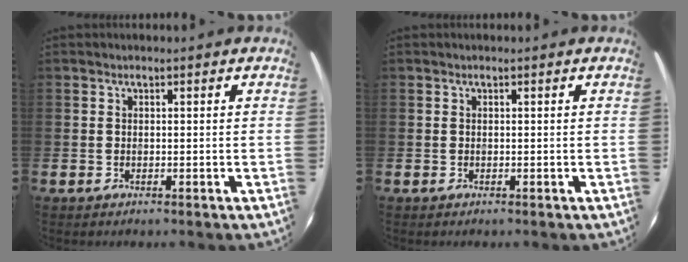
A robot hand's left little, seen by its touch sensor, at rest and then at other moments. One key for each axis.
{"total": 0.0}